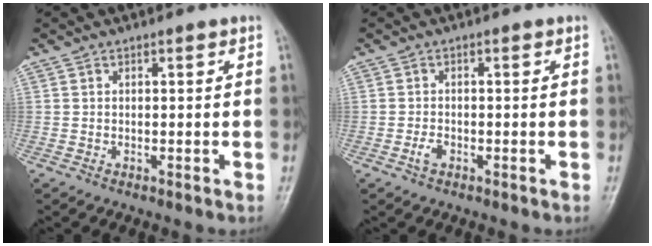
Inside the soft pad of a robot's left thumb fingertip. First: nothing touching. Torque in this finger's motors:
{"motor_torque": [-0.25, 0.42, 0.10, 0.08, 0.00]}